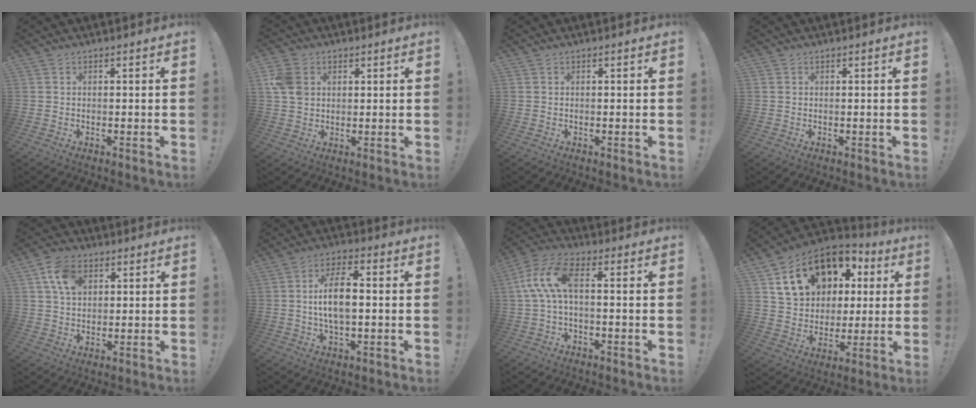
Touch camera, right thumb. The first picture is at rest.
{"total": 7.6, "force": [2.0, 6.1, 4.1], "torque": [-0.067, 0.007, 0.042]}
{"total": 0.0}
{"total": 0.0}
{"total": 9.2, "force": [3.6, 6.4, 5.5], "torque": [-0.088, 0.000, 0.069]}
{"total": 10.1, "force": [0.1, 4.4, 9.1], "torque": [-0.157, -0.001, -0.004]}
{"total": 10.2, "force": [0.8, 4.5, 9.2], "torque": [-0.188, 0.004, 0.014]}
{"total": 19.1, "force": [8.7, 13.9, 9.8], "torque": [-0.157, -0.028, 0.180]}